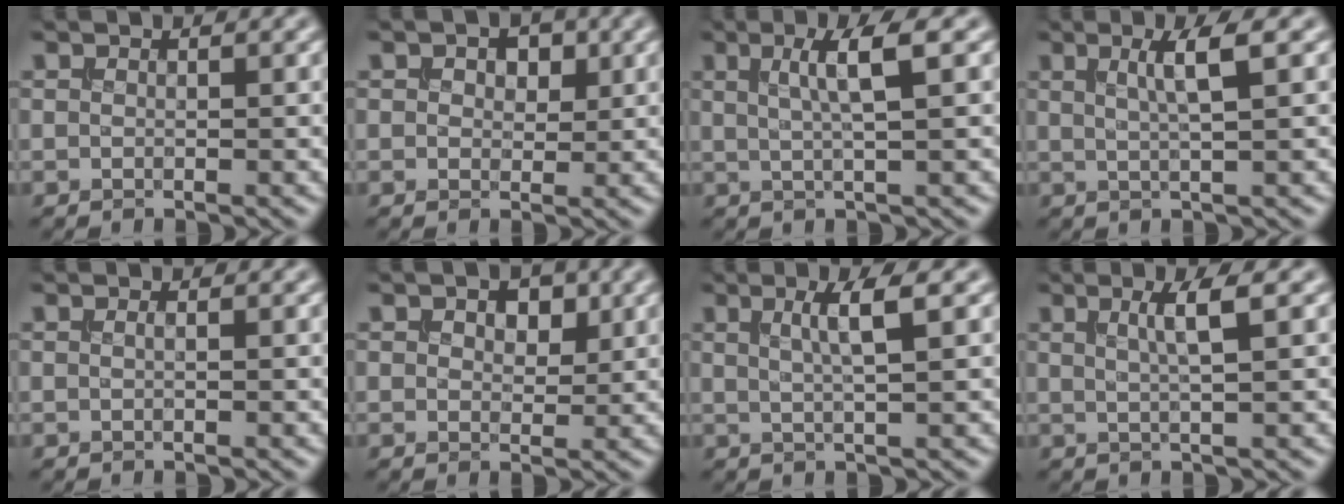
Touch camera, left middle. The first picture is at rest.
{"total": 2.5, "force": [1.1, 1.6, 1.6], "torque": [-0.024, 0.001, 0.012]}
{"total": 4.1, "force": [1.1, 0.8, 3.9], "torque": [-0.060, 0.003, 0.017]}
{"total": 3.4, "force": [1.0, 0.6, 3.2], "torque": [-0.046, 0.001, 0.016]}
{"total": 0.5, "force": [0.0, 0.2, 0.5], "torque": [-0.010, 0.000, -0.007]}
{"total": 3.1, "force": [1.4, 1.9, 2.0], "torque": [-0.027, 0.000, 0.018]}
{"total": 3.5, "force": [1.0, 0.7, 3.2], "torque": [-0.046, 0.002, 0.015]}
{"total": 3.1, "force": [0.9, 0.6, 2.9], "torque": [-0.040, 0.003, 0.012]}